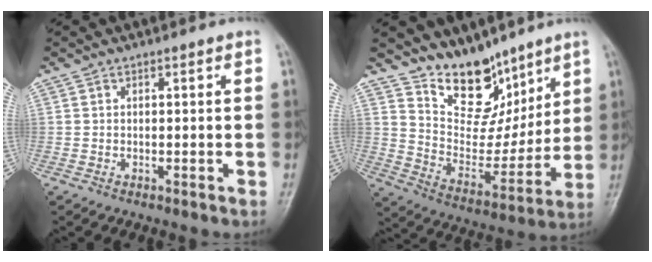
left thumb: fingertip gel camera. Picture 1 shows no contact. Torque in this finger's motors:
{"motor_torque": [1.77, 0.82, 1.06, -0.96, 0.02]}